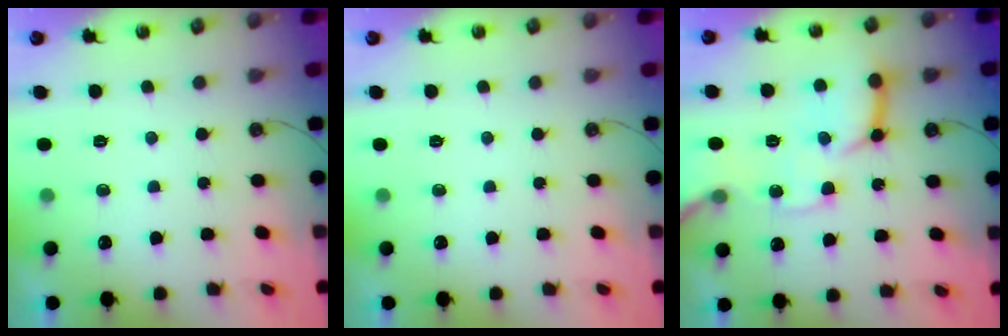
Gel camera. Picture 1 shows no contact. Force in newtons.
{"total": 0.0}
{"total": 16.6, "press": 16.4, "slide": 2.1}